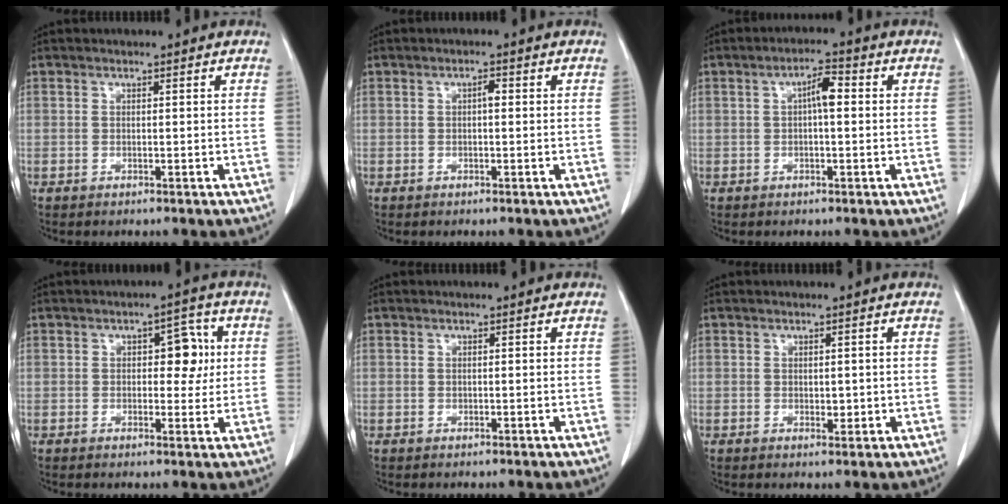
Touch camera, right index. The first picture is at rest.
{"total": 1.2, "force": [0.1, 0.4, 1.1], "torque": [-0.018, 0.004, 0.001]}
{"total": 3.8, "force": [0.5, 0.9, 3.6], "torque": [-0.061, 0.012, 0.004]}
{"total": 5.1, "force": [0.9, 2.6, 4.2], "torque": [-0.051, 0.016, 0.013]}
{"total": 0.0}
{"total": 1.7, "force": [-0.1, 1.0, 1.3], "torque": [-0.017, -0.002, 0.003]}